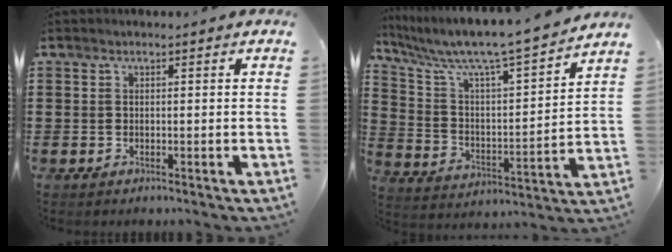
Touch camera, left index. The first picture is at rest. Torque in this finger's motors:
{"motor_torque": [1.05, -1.09, 0.40, 0.21]}